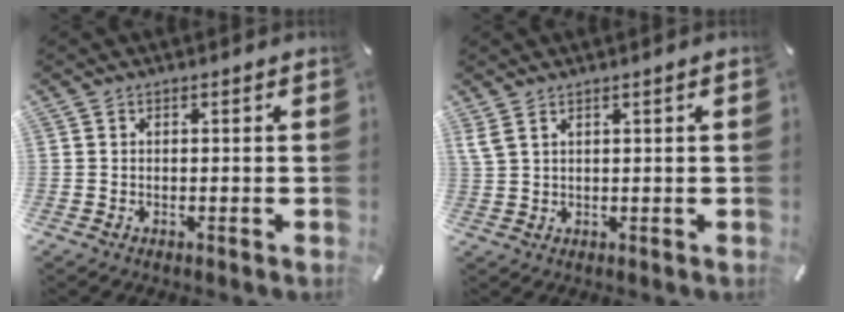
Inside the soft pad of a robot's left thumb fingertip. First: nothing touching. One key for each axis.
{"total": 2.1, "fx": 1.1, "fy": 0.3, "fz": 1.7, "tx": -0.037, "ty": -0.002, "tz": 0.021}